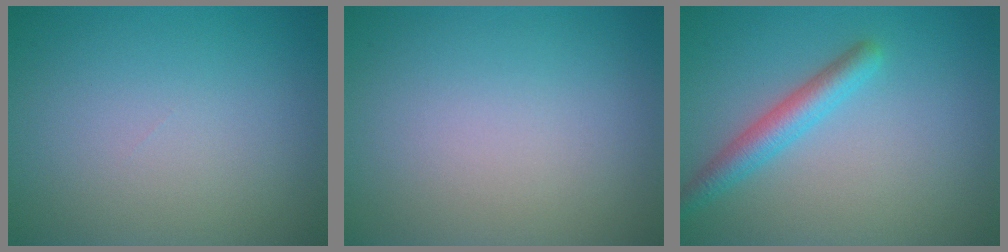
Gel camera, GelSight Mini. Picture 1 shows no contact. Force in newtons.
{"total": 0.0}
{"total": 2.9, "press": 2.9, "slide": 0.1}